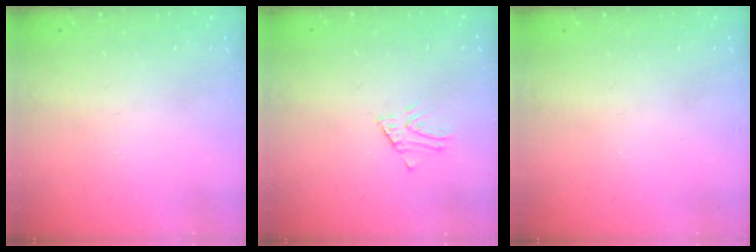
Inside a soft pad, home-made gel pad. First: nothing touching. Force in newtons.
{"total": 3.7, "press": 3.7, "slide": 0.3}
{"total": 0.0}